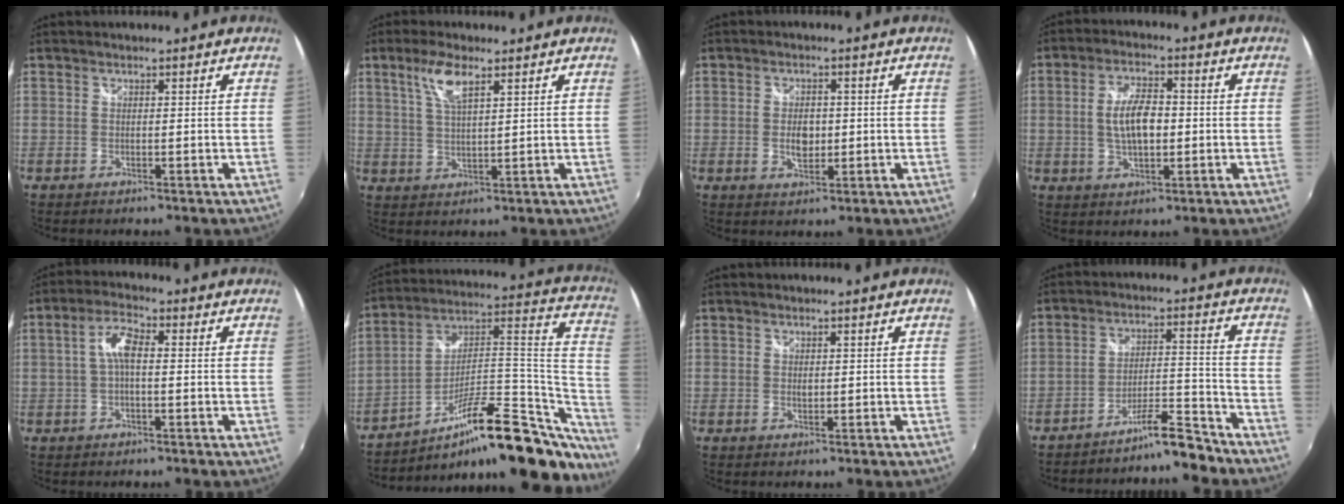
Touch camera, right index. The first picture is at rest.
{"total": 6.0, "force": [3.3, 1.6, 4.8], "torque": [-0.095, 0.004, 0.066]}
{"total": 4.3, "force": [-0.4, 2.7, 3.4], "torque": [-0.060, -0.001, -0.007]}
{"total": 7.8, "force": [-0.3, 3.5, 7.0], "torque": [-0.132, 0.006, -0.002]}
{"total": 4.9, "force": [-0.1, 1.8, 4.6], "torque": [-0.093, 0.015, -0.002]}
{"total": 29.4, "force": [-20.3, 8.7, 19.5], "torque": [-0.239, 0.032, -0.299]}
{"total": 0.7, "force": [0.1, 0.5, 0.5], "torque": [-0.009, 0.000, 0.002]}
{"total": 8.0, "force": [-7.4, 0.7, 3.0], "torque": [-0.053, 0.024, -0.120]}